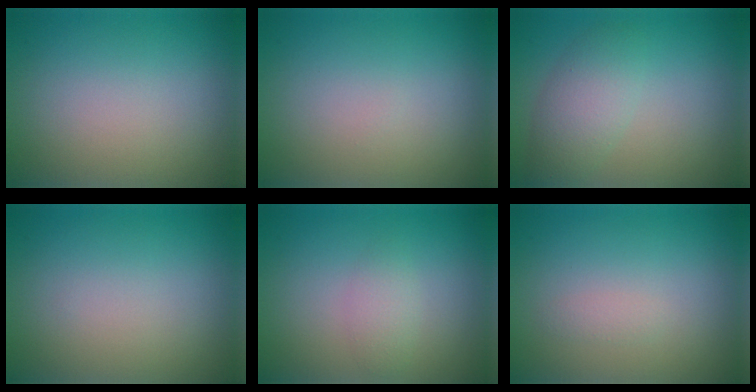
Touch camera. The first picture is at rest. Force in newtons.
{"total": 0.0}
{"total": 3.5, "press": 3.4, "slide": 0.2}
{"total": 0.0}
{"total": 1.5, "press": 1.5, "slide": 0.0}
{"total": 0.6, "press": 0.6, "slide": 0.0}